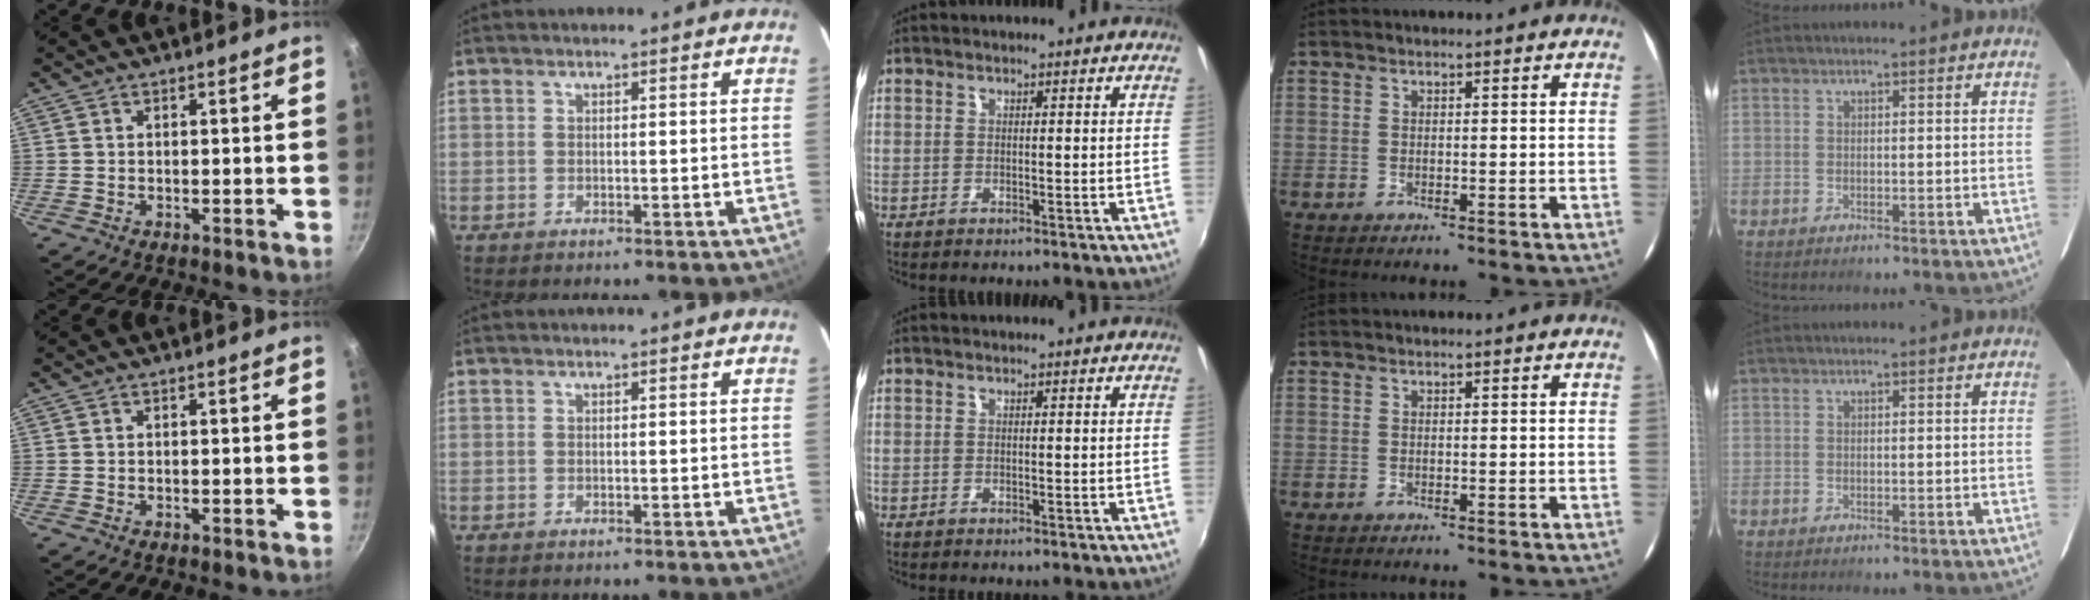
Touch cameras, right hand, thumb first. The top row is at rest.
{}